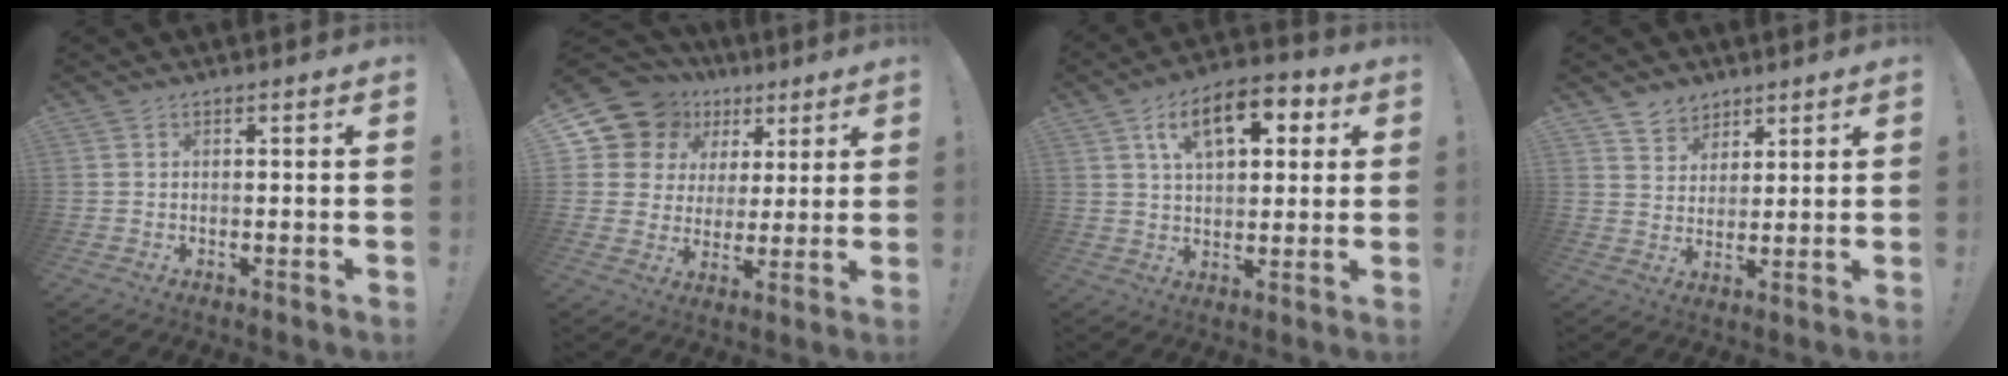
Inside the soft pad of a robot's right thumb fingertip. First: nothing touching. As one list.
[{"total": 12.7, "force": [6.6, 10.1, 4.0], "torque": [-0.072, -0.041, 0.138]}, {"total": 14.7, "force": [5.7, 8.1, 10.9], "torque": [-0.158, -0.006, 0.094]}, {"total": 6.0, "force": [4.3, 4.1, 0.0], "torque": [-0.001, -0.036, 0.085]}]